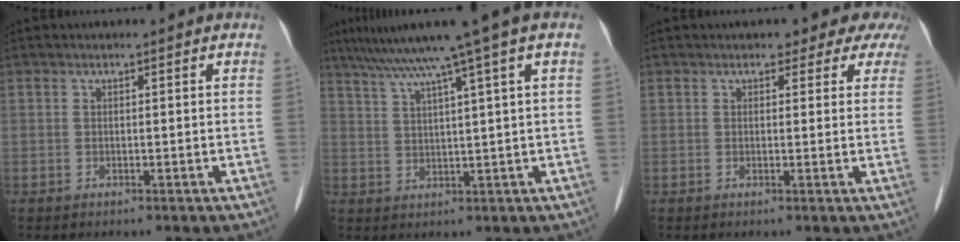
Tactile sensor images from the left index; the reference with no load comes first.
{"total": 11.2, "force": [7.3, -1.8, 8.3], "torque": [-0.132, 0.034, 0.109]}
{"total": 5.4, "force": [4.5, 2.8, 1.1], "torque": [0.010, 0.002, 0.027]}